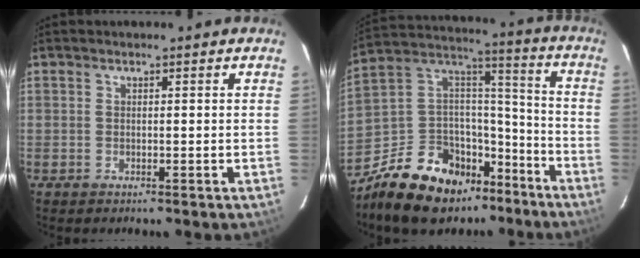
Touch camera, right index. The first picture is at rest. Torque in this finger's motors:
{"motor_torque": [0.99, -1.14, 0.53, 0.03]}